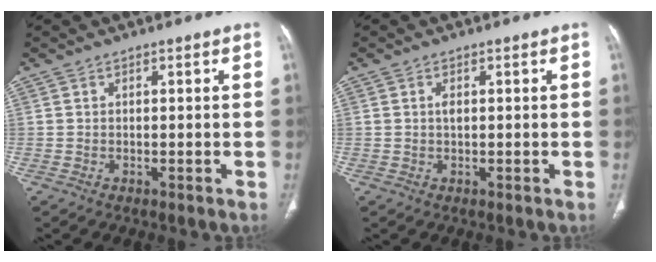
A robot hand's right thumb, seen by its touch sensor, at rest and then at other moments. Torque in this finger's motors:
{"motor_torque": [0.24, 0.24, -0.08, -0.08, 0.04]}